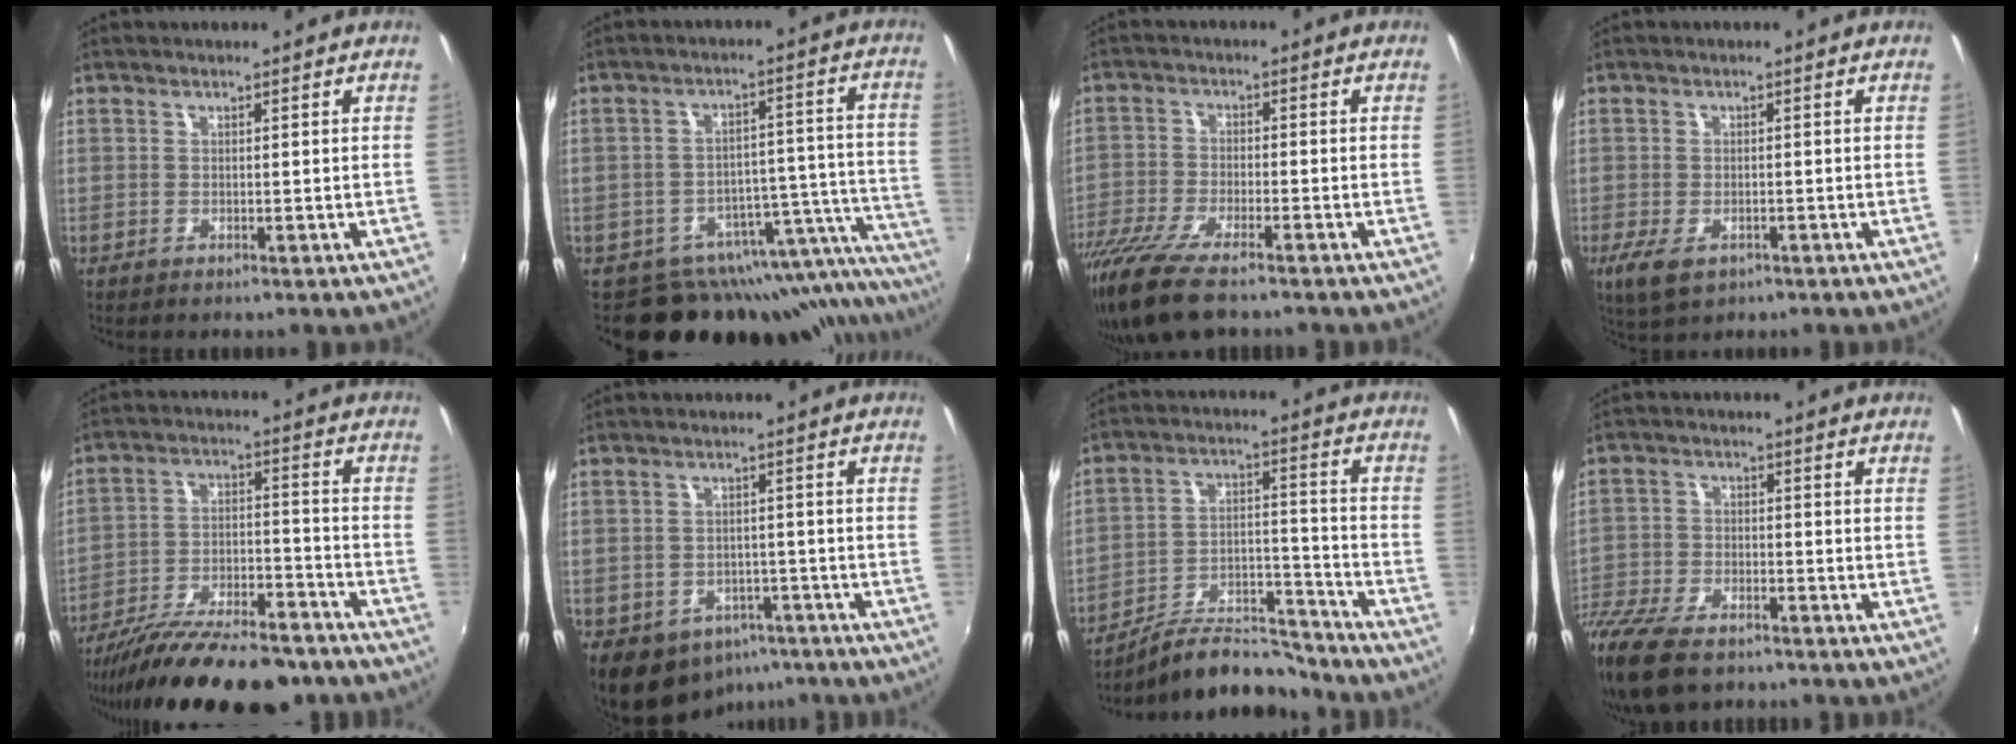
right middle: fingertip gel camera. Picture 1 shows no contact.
{"total": 21.6, "force": [-17.3, 8.9, 9.2], "torque": [-0.087, 0.009, -0.229]}
{"total": 12.6, "force": [-9.7, 3.0, 7.5], "torque": [-0.177, -0.048, -0.184]}
{"total": 5.4, "force": [-2.8, 2.9, 3.6], "torque": [-0.082, -0.019, -0.046]}
{"total": 22.9, "force": [-18.7, 6.4, 11.5], "torque": [-0.205, -0.030, -0.277]}
{"total": 10.8, "force": [-6.3, 7.8, 4.0], "torque": [-0.092, 0.004, -0.068]}
{"total": 12.9, "force": [-11.9, 3.3, 3.7], "torque": [-0.067, 0.027, -0.192]}
{"total": 12.9, "force": [-9.8, 5.1, 6.6], "torque": [-0.165, -0.034, -0.188]}